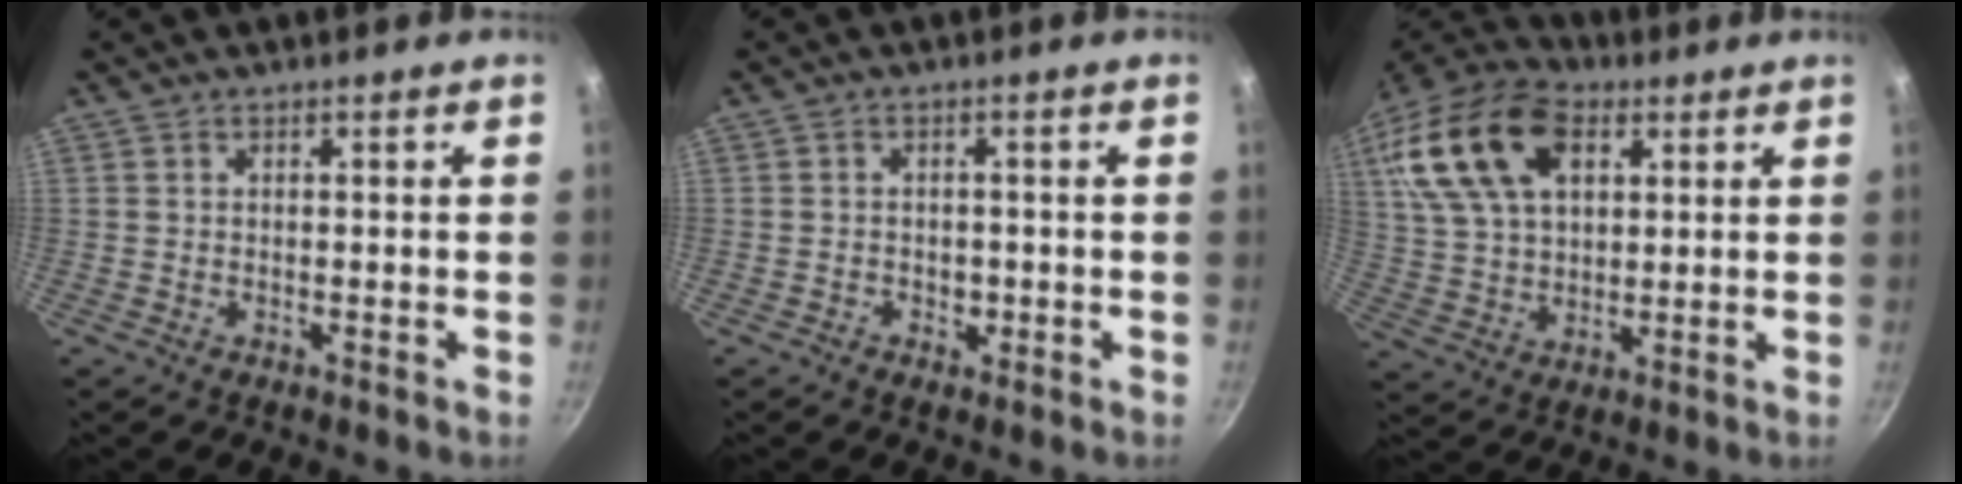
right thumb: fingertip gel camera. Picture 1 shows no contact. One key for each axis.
{"total": 2.1, "fx": -0.7, "fy": 1.8, "fz": 0.7, "tx": 0.002, "ty": 0.006, "tz": -0.007}
{"total": 19.4, "fx": 6.9, "fy": 12.0, "fz": 13.6, "tx": -0.246, "ty": 0.006, "tz": 0.123}